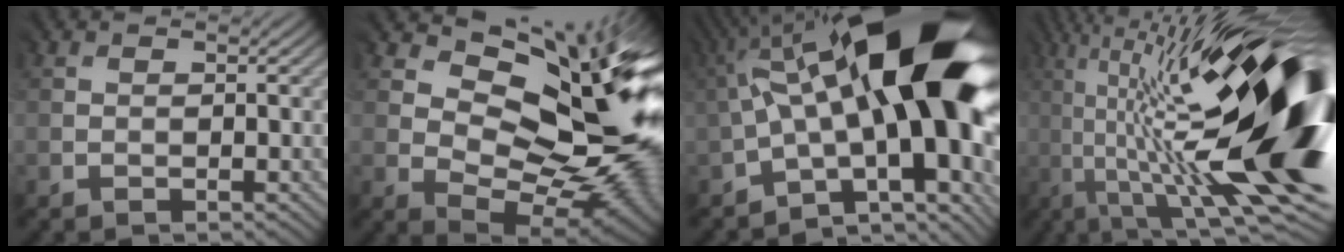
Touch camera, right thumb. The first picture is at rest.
{"total": 17.0, "force": [5.2, 9.3, 13.2], "torque": [-0.171, 0.008, 0.101]}
{"total": 19.8, "force": [2.3, 8.4, 17.8], "torque": [-0.276, 0.012, 0.039]}
{"total": 22.8, "force": [0.2, 6.5, 21.8], "torque": [-0.355, 0.026, 0.001]}